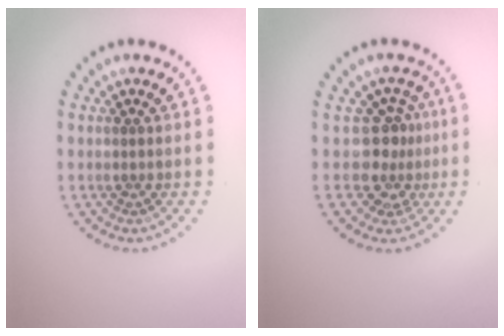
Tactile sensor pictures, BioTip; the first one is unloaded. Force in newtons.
{"total": 3.1, "press": 2.2, "slide": 2.2}